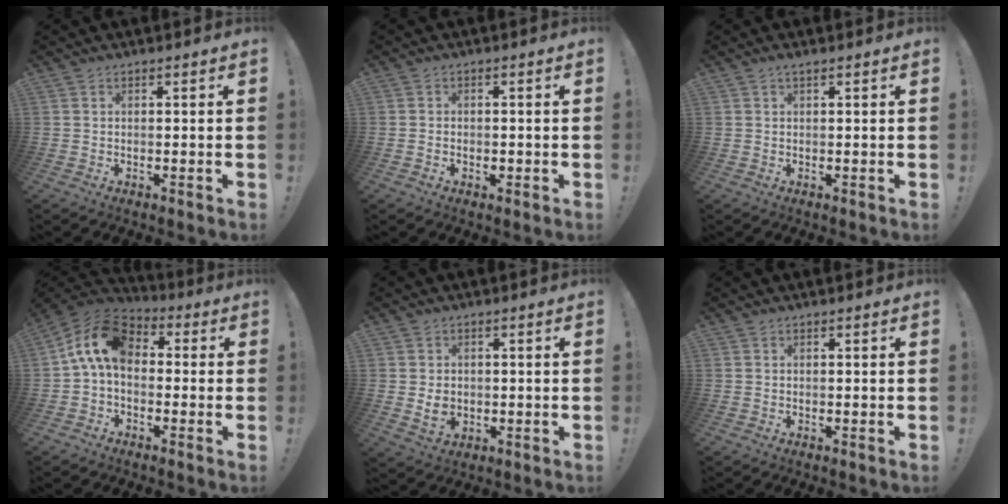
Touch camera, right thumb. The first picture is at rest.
{"total": 1.4, "force": [-0.8, 1.0, 0.5], "torque": [-0.003, 0.002, -0.015]}
{"total": 0.9, "force": [0.5, 0.0, 0.7], "torque": [-0.013, 0.001, 0.008]}
{"total": 13.0, "force": [1.4, 8.3, 9.9], "torque": [-0.179, 0.017, 0.028]}
{"total": 5.0, "force": [-0.1, 4.2, 2.8], "torque": [-0.031, -0.003, -0.001]}
{"total": 0.0}